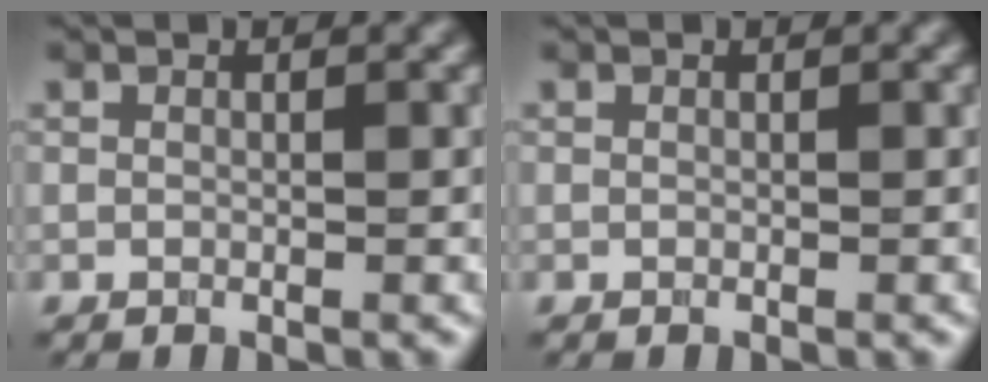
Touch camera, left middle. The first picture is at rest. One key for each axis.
{"total": 0.0}